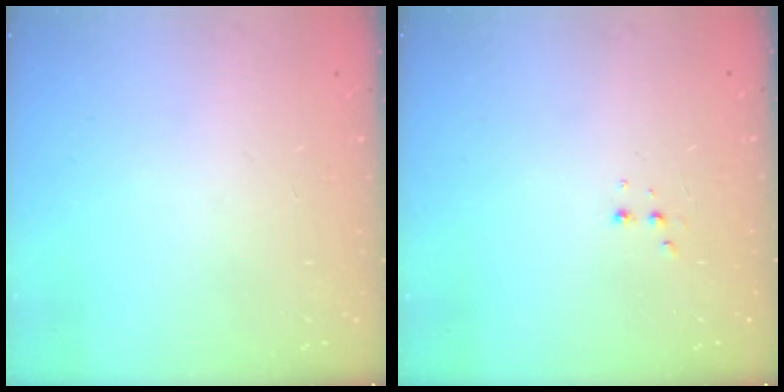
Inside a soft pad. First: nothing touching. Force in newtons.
{"total": 2.9, "press": 2.7, "slide": 1.0}